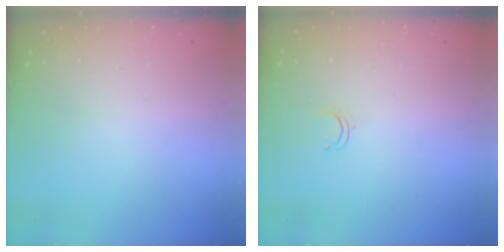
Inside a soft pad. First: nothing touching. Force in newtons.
{"total": 2.4, "press": 2.4, "slide": 0.2}